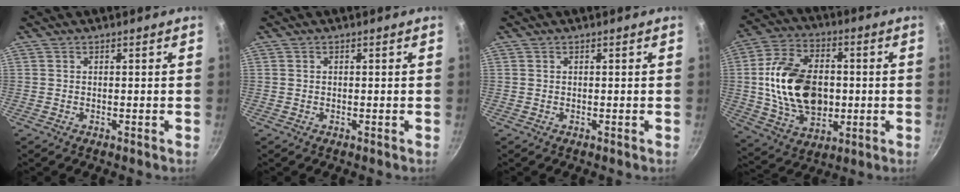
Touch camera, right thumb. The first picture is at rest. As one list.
[{"total": 0.0}, {"total": 0.0}, {"total": 19.8, "force": [-0.1, 13.4, 14.5], "torque": [-0.239, 0.015, 0.003]}]